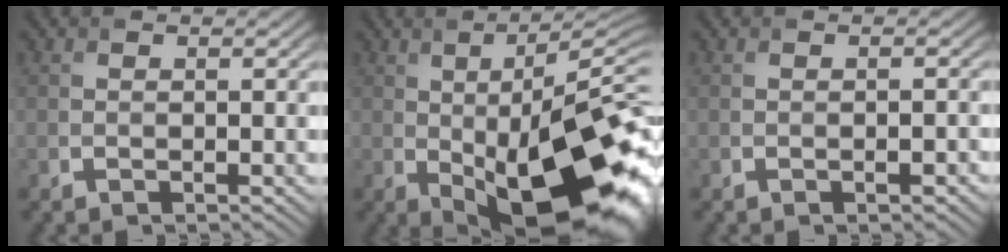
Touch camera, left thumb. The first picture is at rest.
{"total": 17.3, "force": [-2.8, 6.4, 15.9], "torque": [-0.214, -0.008, -0.040]}
{"total": 1.1, "force": [-0.5, 0.3, 0.9], "torque": [-0.014, 0.002, -0.006]}